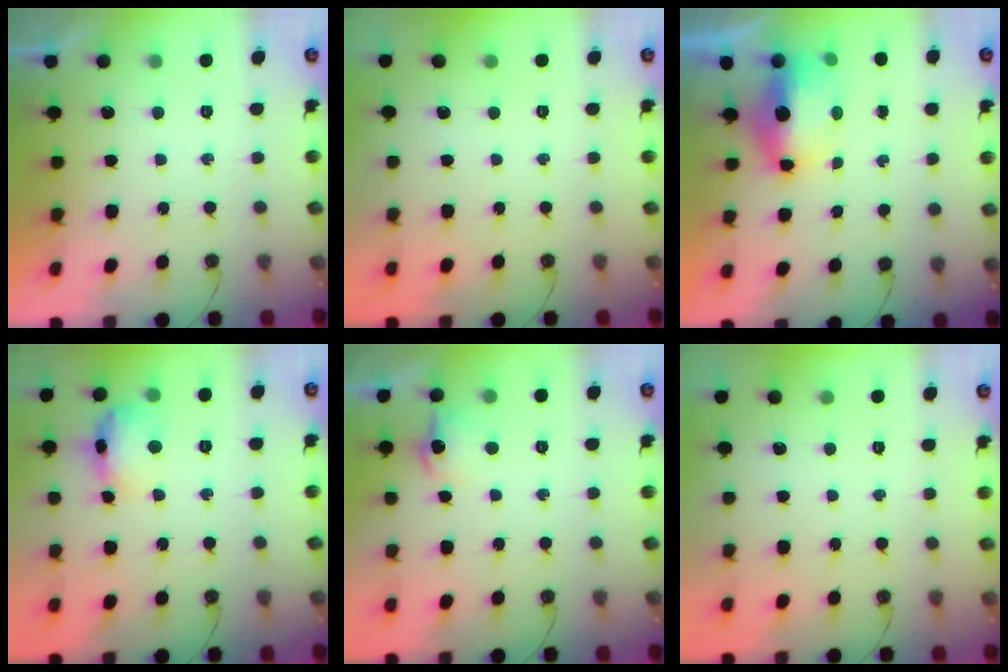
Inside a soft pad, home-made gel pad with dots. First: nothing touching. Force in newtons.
{"total": 0.0}
{"total": 14.8, "press": 9.0, "slide": 11.7}
{"total": 13.0, "press": 13.0, "slide": 1.1}
{"total": 8.4, "press": 8.3, "slide": 0.8}
{"total": 0.0}